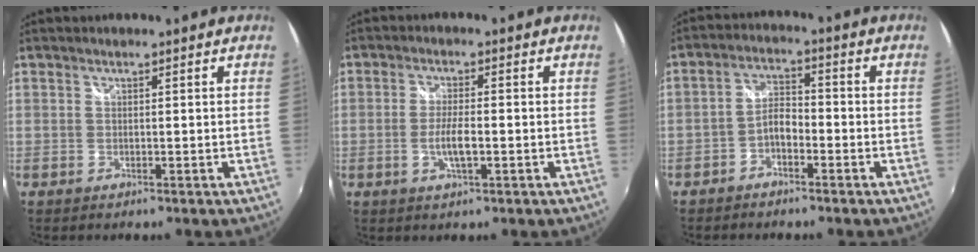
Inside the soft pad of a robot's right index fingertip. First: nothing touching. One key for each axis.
{"total": 4.2, "fx": -1.3, "fy": 0.9, "fz": 3.9, "tx": -0.079, "ty": -0.004, "tz": -0.023}
{"total": 4.2, "fx": -2.7, "fy": 1.9, "fz": 2.5, "tx": -0.056, "ty": 0.015, "tz": -0.050}